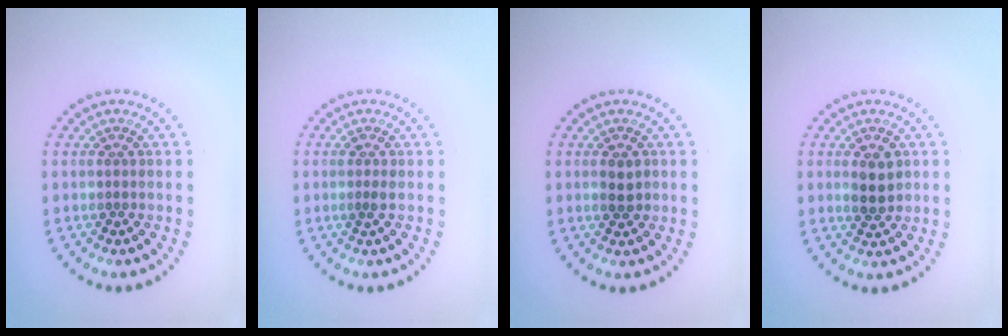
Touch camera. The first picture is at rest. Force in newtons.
{"total": 0.9, "press": 0.8, "slide": 0.4}
{"total": 1.6, "press": 1.6, "slide": 0.1}
{"total": 2.4, "press": 2.4, "slide": 0.4}